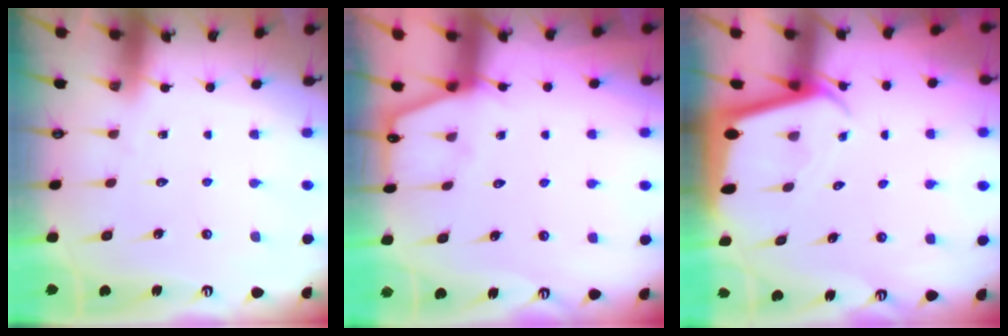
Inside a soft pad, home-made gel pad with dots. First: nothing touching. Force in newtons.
{"total": 2.9, "press": 2.9, "slide": 0.5}
{"total": 2.4, "press": 2.4, "slide": 0.2}